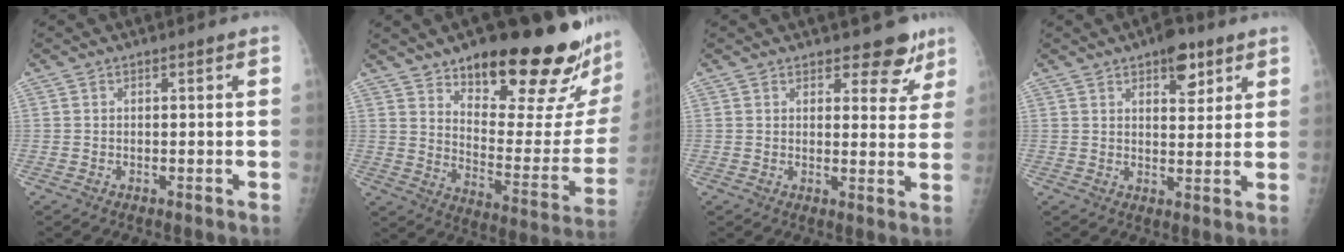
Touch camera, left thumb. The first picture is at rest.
{"total": 27.1, "force": [19.5, 7.9, 17.1], "torque": [-0.198, -0.109, 0.273]}
{"total": 6.3, "force": [4.9, 3.1, 2.4], "torque": [0.005, -0.031, 0.057]}
{"total": 6.7, "force": [4.0, 3.1, 4.4], "torque": [-0.038, -0.018, 0.053]}